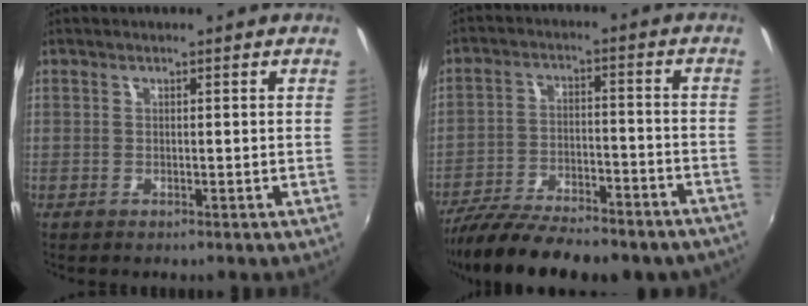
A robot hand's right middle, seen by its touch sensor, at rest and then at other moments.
{"total": 23.7, "force": [-19.5, 6.8, 11.7], "torque": [-0.223, -0.038, -0.278]}